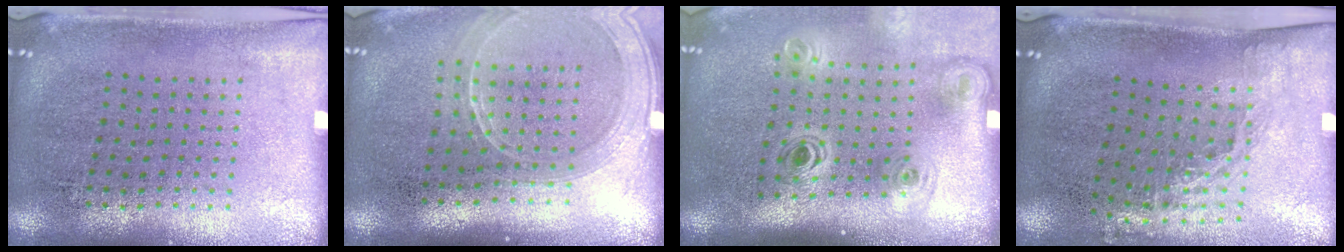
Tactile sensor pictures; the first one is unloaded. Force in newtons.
{"total": 2.0, "press": 1.8, "slide": 0.9}
{"total": 2.2, "press": 1.5, "slide": 1.6}
{"total": 1.4, "press": 1.1, "slide": 0.9}